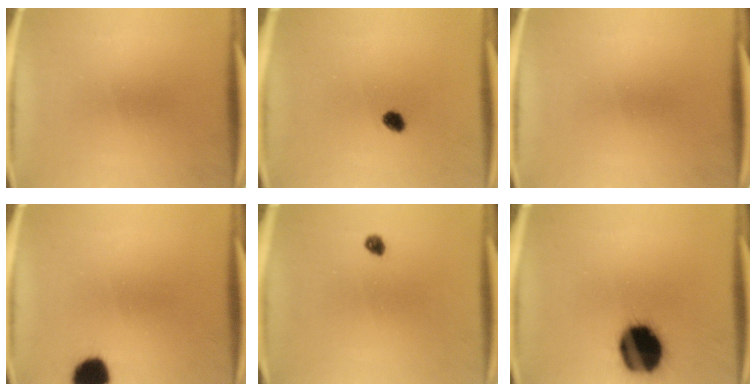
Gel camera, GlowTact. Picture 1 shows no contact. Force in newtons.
{"total": 2.2}
{"total": 0.0}
{"total": 8.0}
{"total": 1.7}
{"total": 19.8}